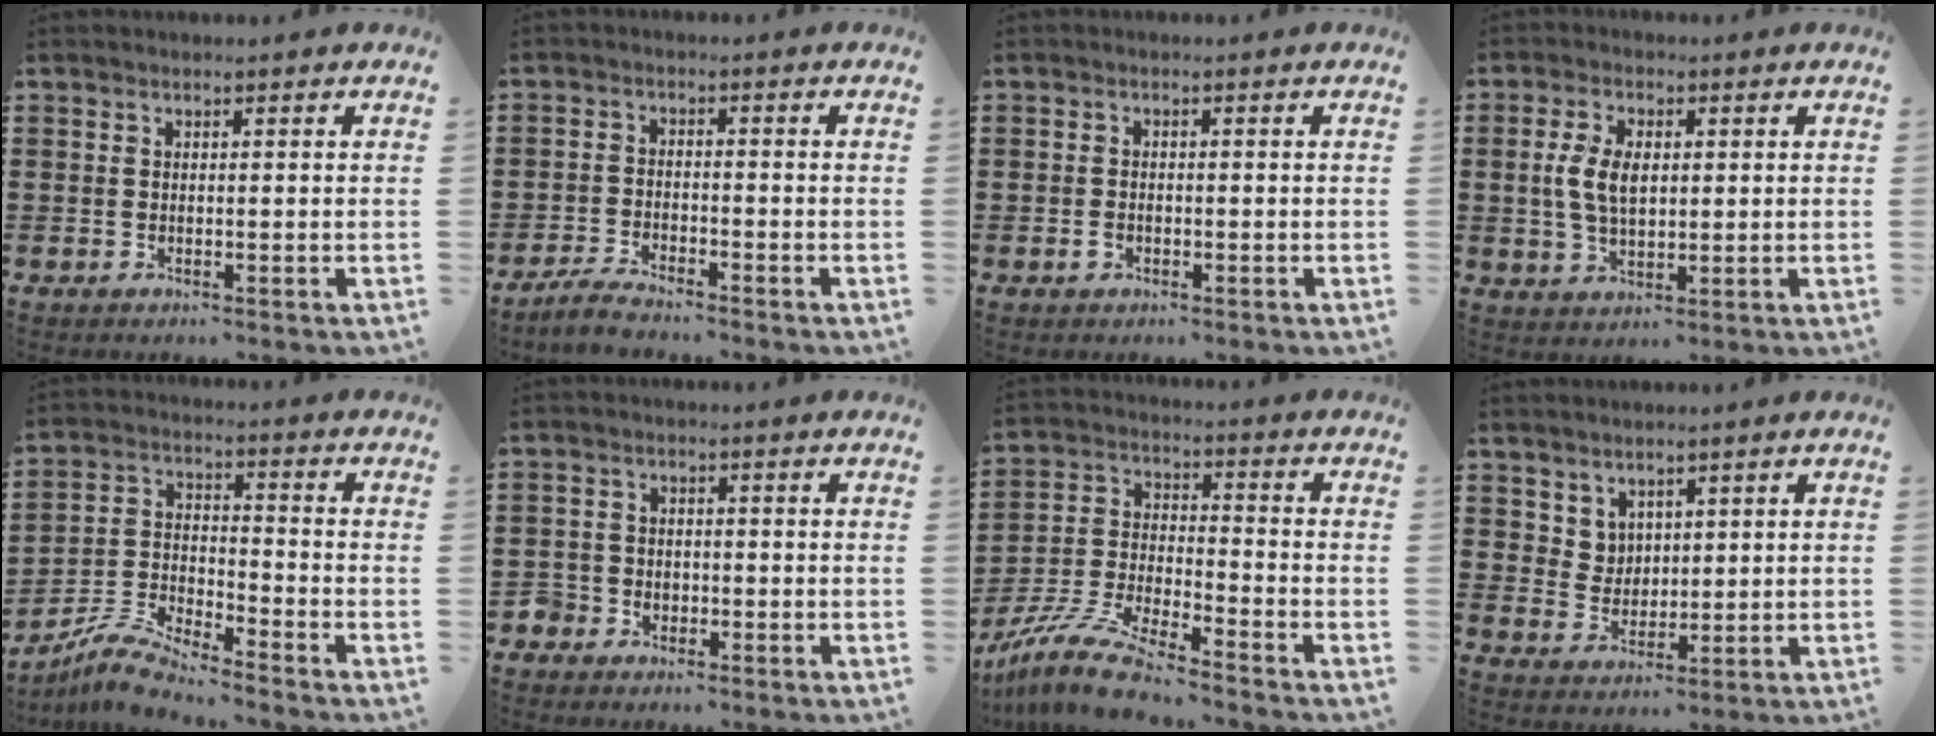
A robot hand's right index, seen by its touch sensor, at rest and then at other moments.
{"total": 2.9, "force": [-2.9, 0.2, 0.5], "torque": [-0.013, 0.006, -0.060]}
{"total": 1.3, "force": [-0.6, 0.8, 0.8], "torque": [-0.018, -0.001, -0.011]}
{"total": 5.9, "force": [0.5, 3.4, 4.7], "torque": [-0.113, 0.009, 0.003]}
{"total": 6.5, "force": [-6.2, 0.6, 2.0], "torque": [-0.064, 0.001, -0.127]}
{"total": 2.4, "force": [-1.5, 1.9, 0.1], "torque": [-0.011, 0.003, -0.033]}
{"total": 9.4, "force": [-8.6, 0.3, 3.7], "torque": [-0.094, -0.001, -0.176]}
{"total": 3.9, "force": [2.7, 2.8, 0.4], "torque": [-0.021, 0.004, 0.052]}